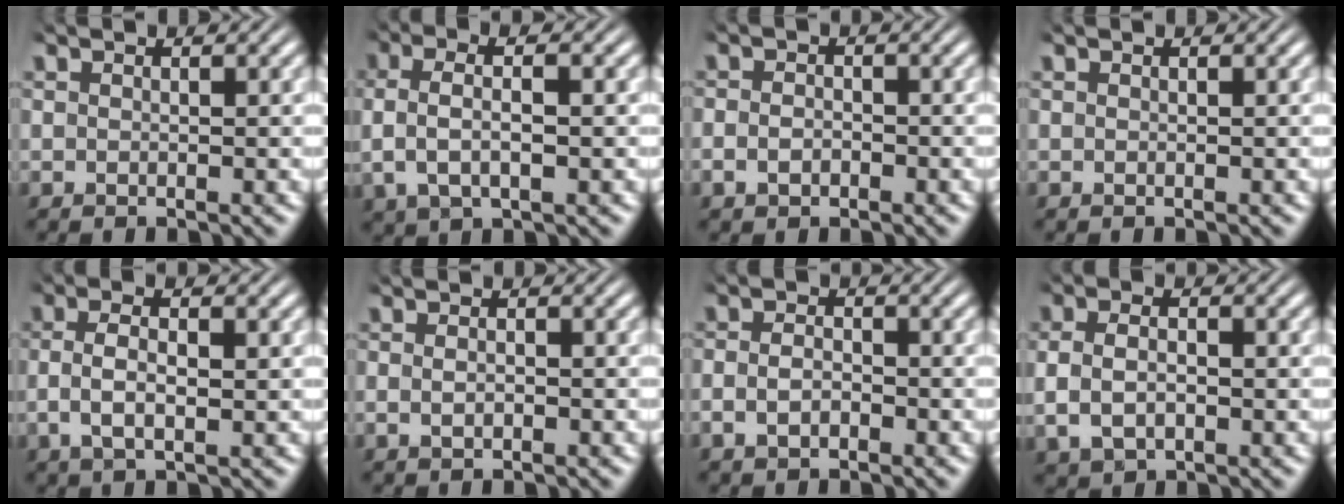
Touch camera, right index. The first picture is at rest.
{"total": 4.6, "force": [0.5, 2.6, 3.8], "torque": [-0.081, 0.007, 0.010]}
{"total": 1.6, "force": [-0.8, 1.3, 0.4], "torque": [-0.014, -0.003, -0.013]}
{"total": 0.0}
{"total": 3.5, "force": [0.0, 1.7, 3.1], "torque": [-0.069, 0.000, 0.001]}
{"total": 1.1, "force": [-0.5, 0.7, 0.8], "torque": [-0.026, -0.002, -0.005]}
{"total": 2.3, "force": [-1.1, 1.6, 1.2], "torque": [-0.030, -0.002, -0.020]}
{"total": 3.7, "force": [-0.2, 2.6, 2.6], "torque": [-0.062, -0.001, 0.005]}